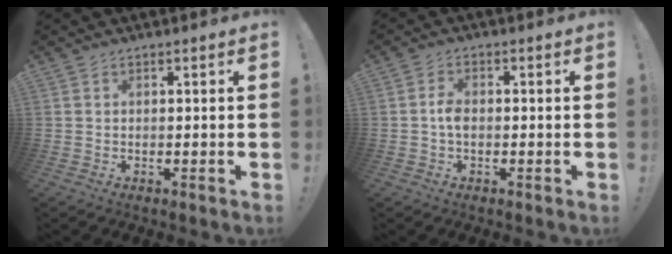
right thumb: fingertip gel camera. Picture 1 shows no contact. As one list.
[{"total": 3.6, "force": [-0.8, 1.9, 2.9], "torque": [-0.051, 0.005, -0.018]}]